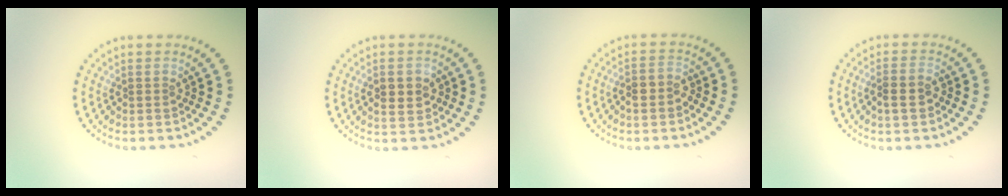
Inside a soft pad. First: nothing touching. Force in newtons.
{"total": 2.2, "press": 2.2, "slide": 0.1}
{"total": 2.1, "press": 1.9, "slide": 0.9}
{"total": 2.3, "press": 2.2, "slide": 0.7}